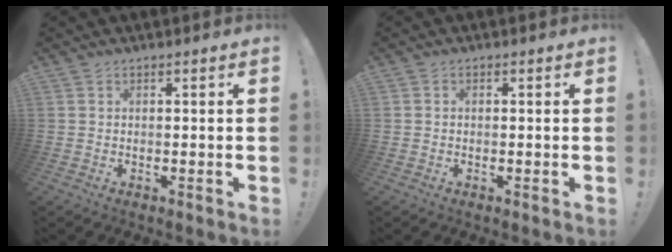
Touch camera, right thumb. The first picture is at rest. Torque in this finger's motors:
{"motor_torque": [-0.15, -0.04, -0.15, 0.07, 0.04]}